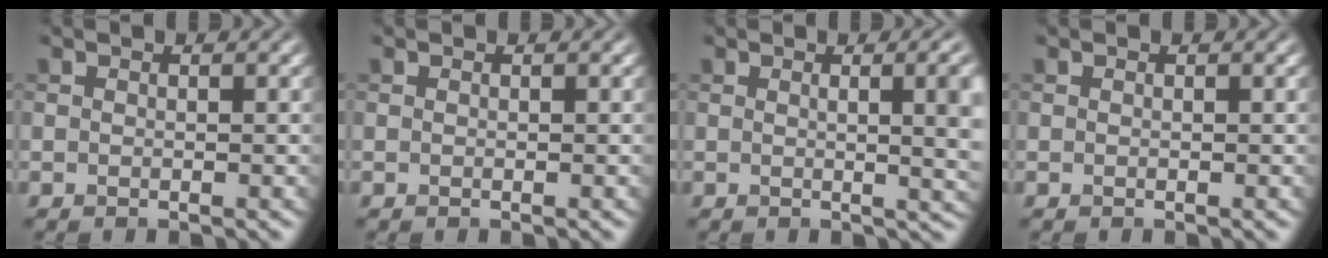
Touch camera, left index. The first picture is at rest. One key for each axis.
{"total": 0.0}
{"total": 7.3, "fx": 1.0, "fy": 3.0, "fz": 6.6, "tx": -0.030, "ty": 0.013, "tz": 0.010}
{"total": 0.0}